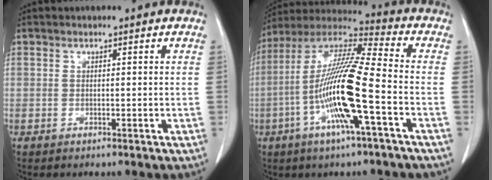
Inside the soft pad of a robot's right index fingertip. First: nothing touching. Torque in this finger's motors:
{"motor_torque": [2.14, 0.00, 0.91, 0.20]}